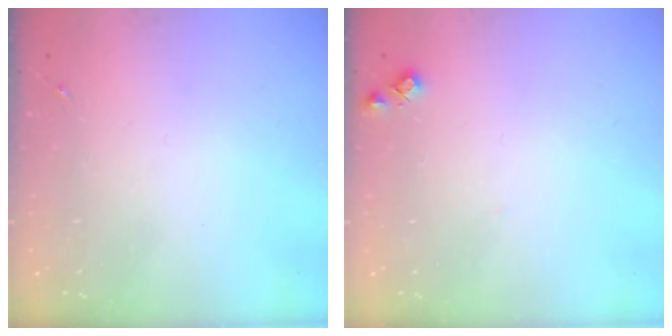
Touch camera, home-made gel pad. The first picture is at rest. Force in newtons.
{"total": 6.6, "press": 6.6, "slide": 0.6}